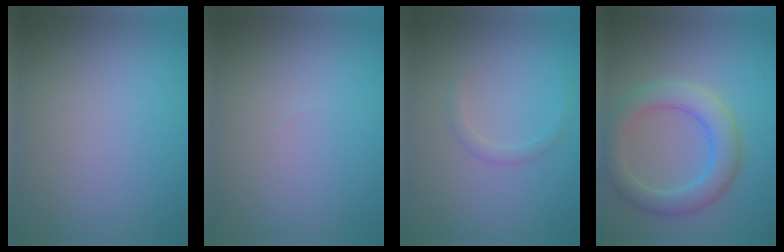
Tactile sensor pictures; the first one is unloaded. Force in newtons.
{"total": 0.0}
{"total": 1.0, "press": 1.0, "slide": 0.1}
{"total": 4.7, "press": 4.7, "slide": 0.4}